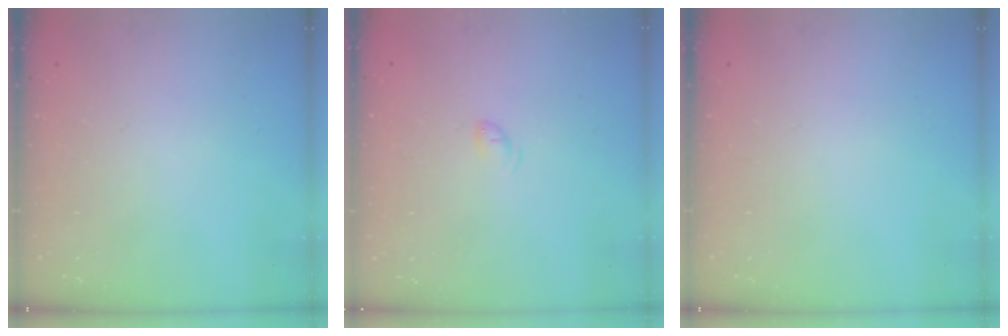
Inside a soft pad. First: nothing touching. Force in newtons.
{"total": 4.1, "press": 4.0, "slide": 0.9}
{"total": 0.0}